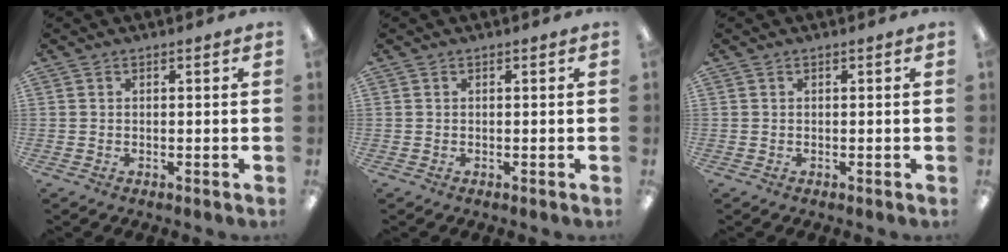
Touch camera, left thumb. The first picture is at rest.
{"total": 0.0}
{"total": 0.0}